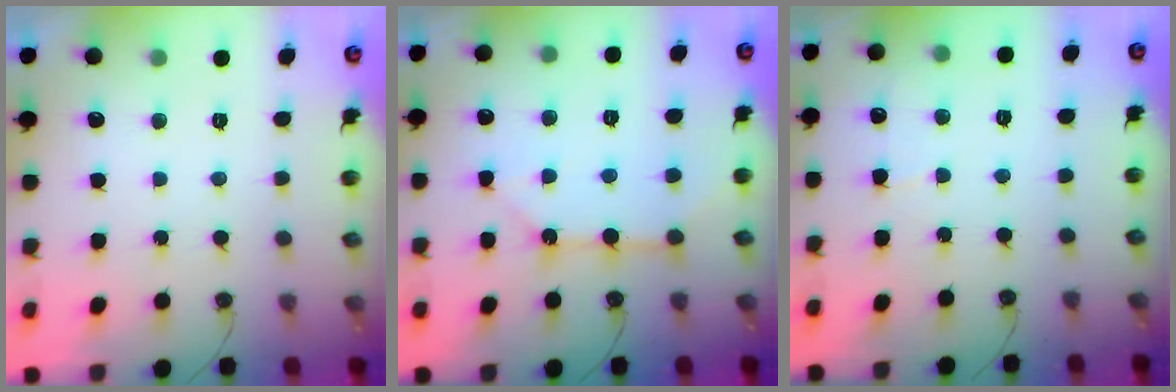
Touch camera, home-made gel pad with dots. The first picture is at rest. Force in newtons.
{"total": 10.8, "press": 10.8, "slide": 1.0}
{"total": 3.9, "press": 3.8, "slide": 0.6}